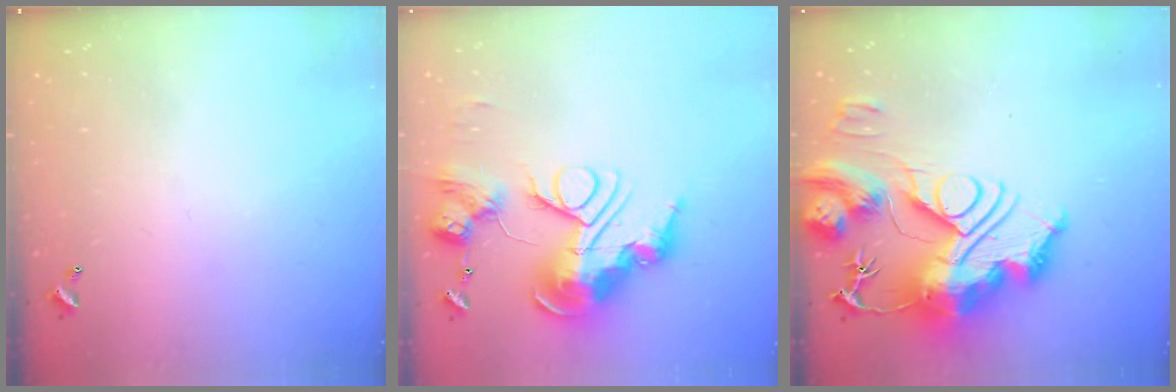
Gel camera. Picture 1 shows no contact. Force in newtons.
{"total": 0.9, "press": 0.9, "slide": 0.0}
{"total": 0.5, "press": 0.5, "slide": 0.0}